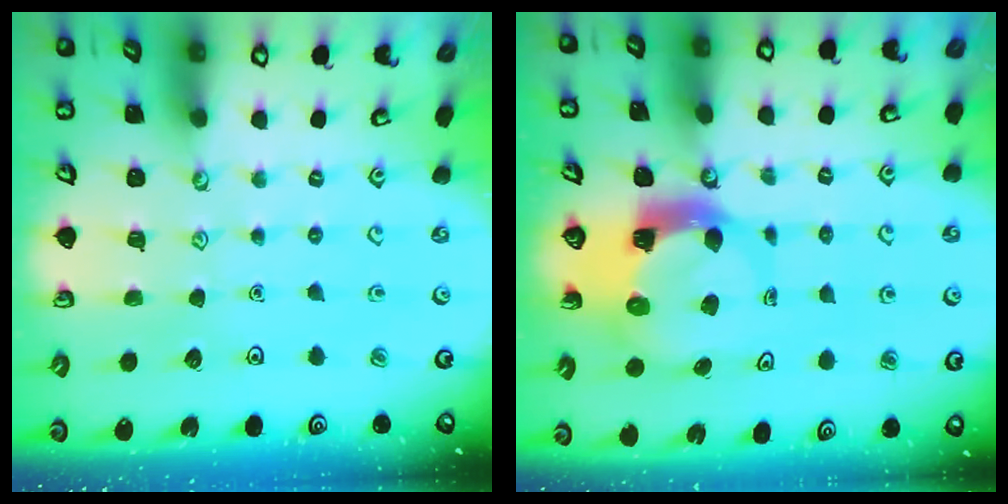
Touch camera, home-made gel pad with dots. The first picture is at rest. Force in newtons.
{"total": 5.4, "press": 5.4, "slide": 0.8}